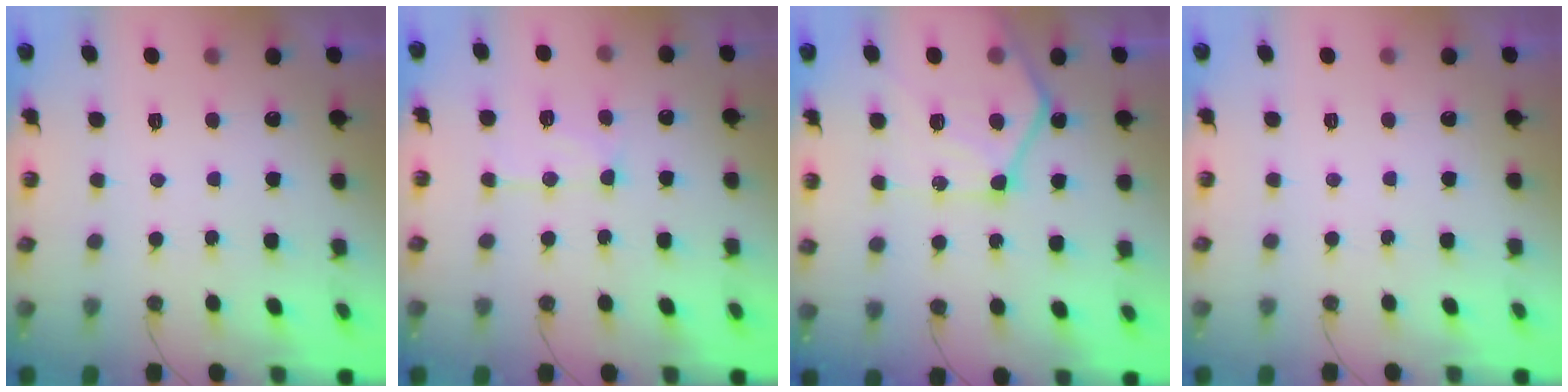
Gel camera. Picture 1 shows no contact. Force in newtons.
{"total": 11.1, "press": 11.1, "slide": 1.0}
{"total": 17.4, "press": 17.3, "slide": 1.8}
{"total": 0.0}